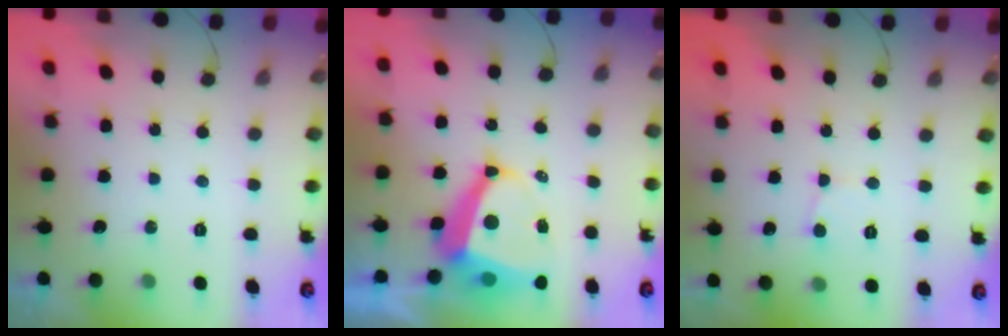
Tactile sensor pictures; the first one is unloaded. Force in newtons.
{"total": 10.2, "press": 10.1, "slide": 1.4}
{"total": 2.9, "press": 2.8, "slide": 0.3}